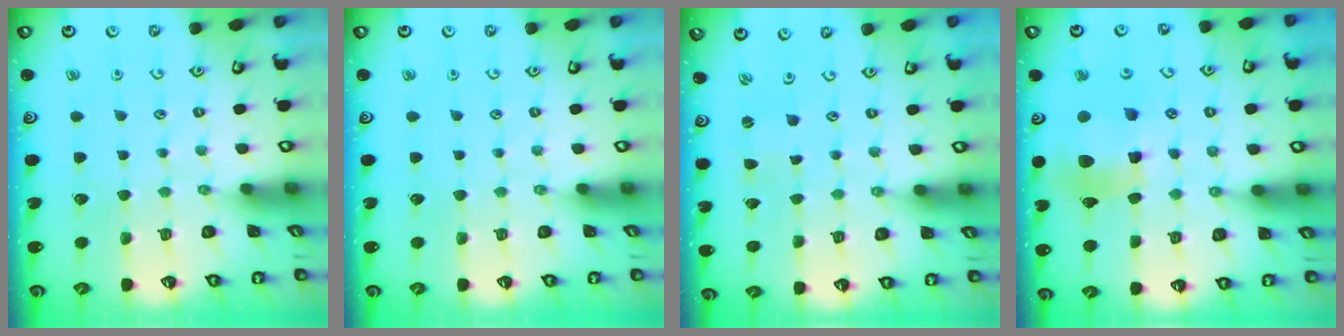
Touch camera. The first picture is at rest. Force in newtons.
{"total": 0.0}
{"total": 1.1, "press": 1.1, "slide": 0.3}
{"total": 12.8, "press": 12.7, "slide": 1.5}